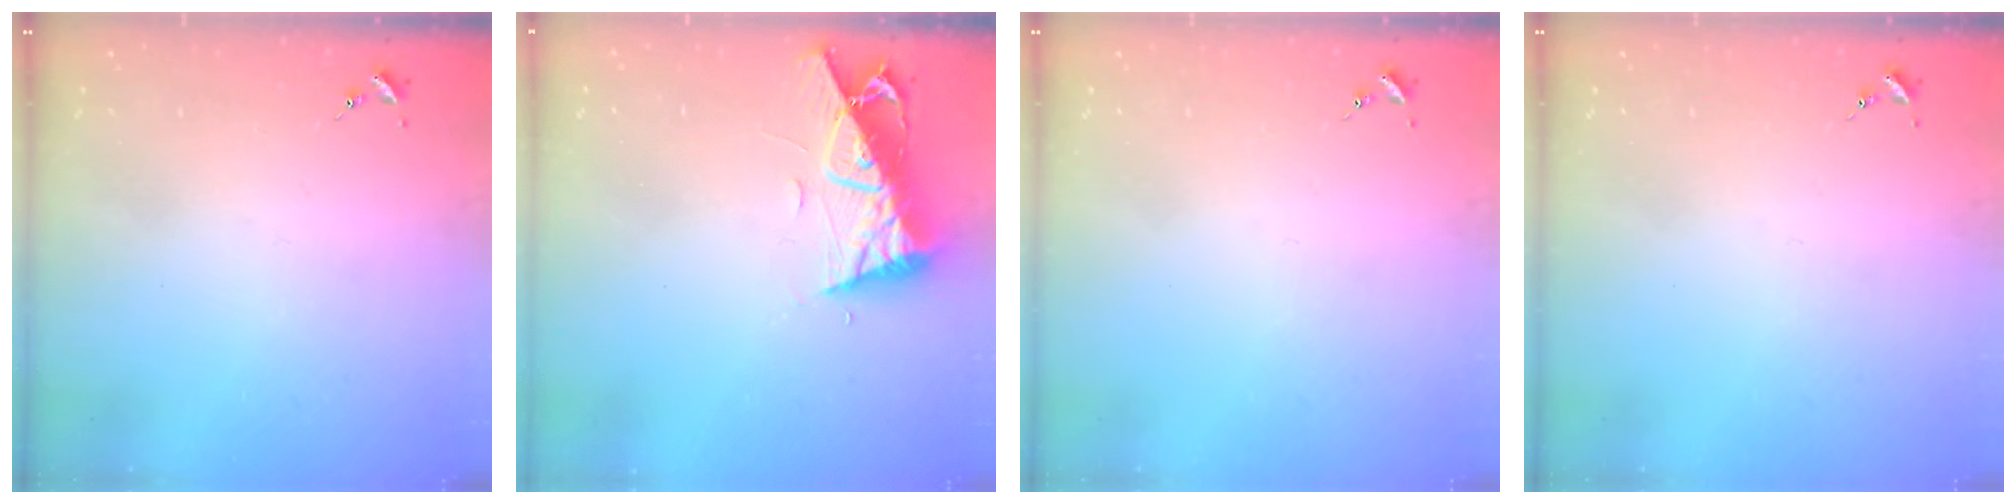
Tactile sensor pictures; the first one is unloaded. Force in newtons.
{"total": 9.6, "press": 9.5, "slide": 1.2}
{"total": 0.0}
{"total": 0.0}